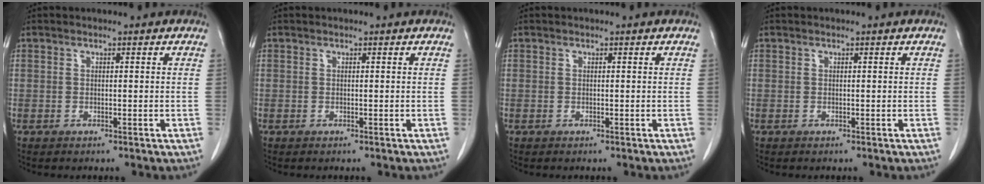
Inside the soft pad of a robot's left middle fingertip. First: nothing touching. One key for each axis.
{"total": 0.0}
{"total": 0.0}
{"total": 0.0}